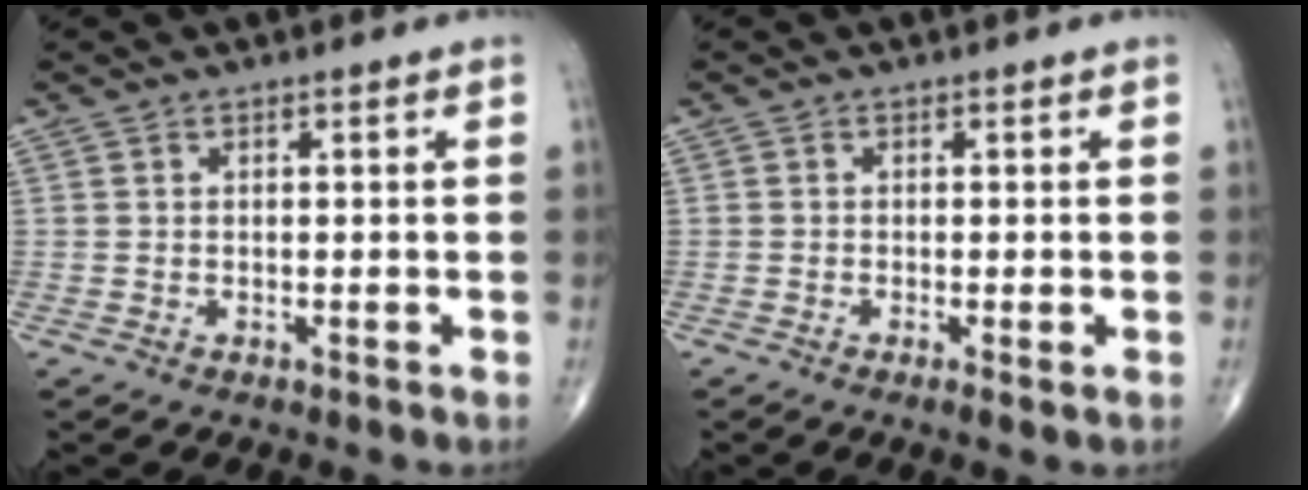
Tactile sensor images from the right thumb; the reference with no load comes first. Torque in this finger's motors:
{"motor_torque": [-0.25, -0.03, 0.00, 0.00, -0.03]}